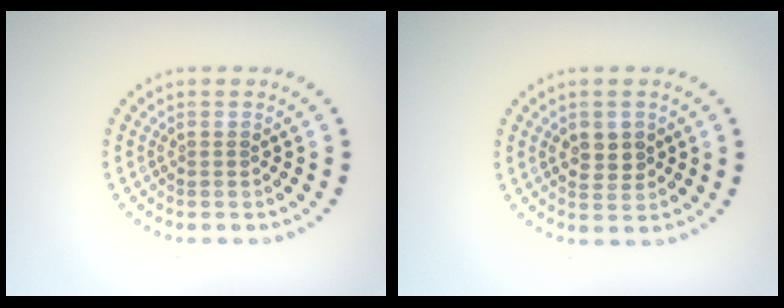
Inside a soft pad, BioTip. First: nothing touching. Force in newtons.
{"total": 2.6, "press": 2.6, "slide": 0.6}